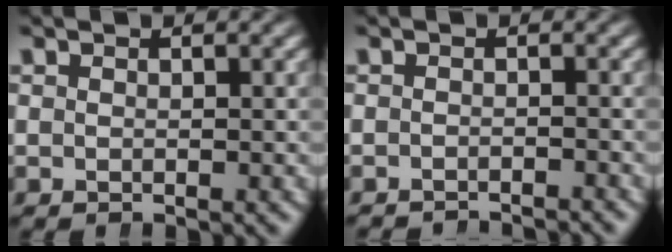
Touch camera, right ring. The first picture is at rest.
{"total": 2.5, "force": [-2.5, 0.0, 0.1], "torque": [-0.004, -0.014, -0.035]}